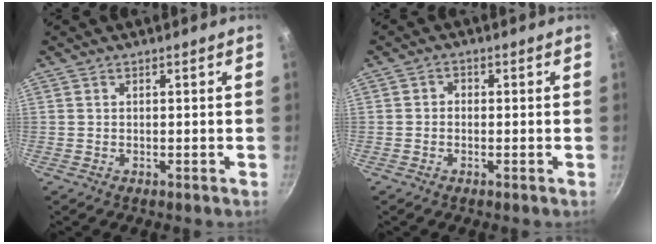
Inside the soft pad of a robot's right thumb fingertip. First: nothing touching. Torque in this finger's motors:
{"motor_torque": [-0.43, 0.02, -0.31, 0.15, 0.02]}